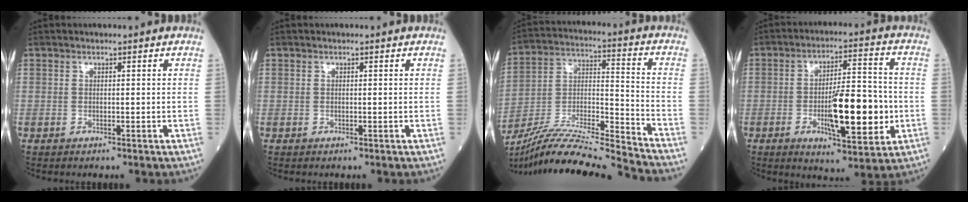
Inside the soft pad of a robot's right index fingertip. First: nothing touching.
{"total": 0.0}
{"total": 20.3, "force": [-18.9, -1.8, 7.2], "torque": [-0.147, -0.014, -0.330]}
{"total": 13.2, "force": [-2.7, 3.2, 12.6], "torque": [-0.204, 0.000, -0.037]}